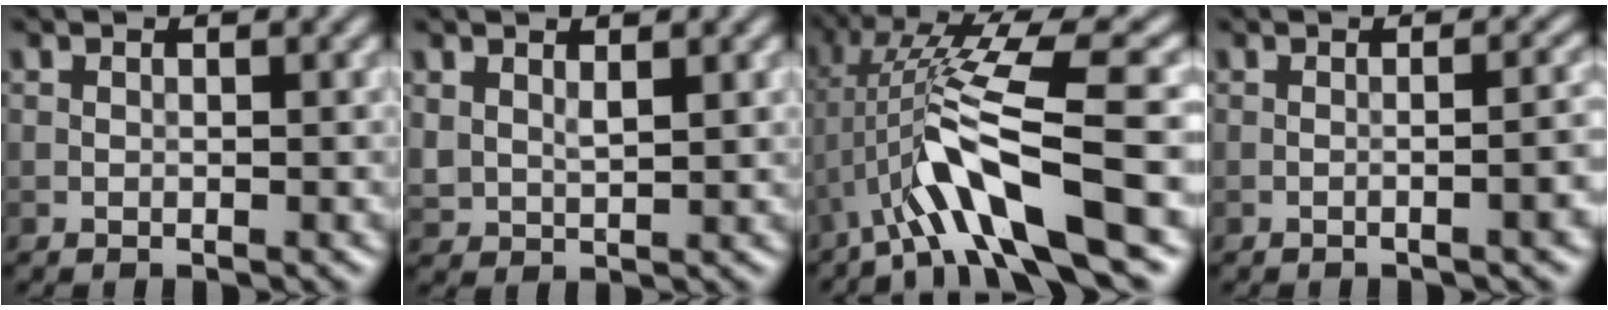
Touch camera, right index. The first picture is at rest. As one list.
[{"total": 1.8, "force": [1.1, 1.0, 1.1], "torque": [-0.028, -0.006, 0.029]}, {"total": 9.3, "force": [-2.7, 1.6, 8.8], "torque": [-0.158, 0.019, -0.049]}, {"total": 3.7, "force": [-0.7, 1.3, 3.4], "torque": [-0.014, 0.018, -0.015]}]